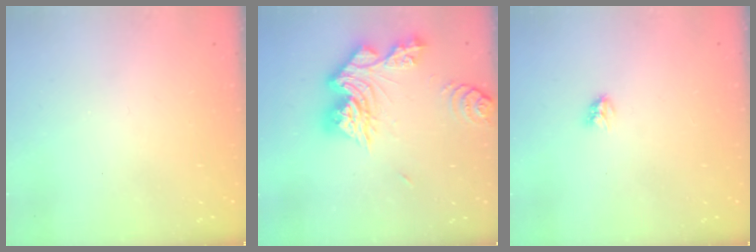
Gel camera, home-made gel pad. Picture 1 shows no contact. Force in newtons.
{"total": 17.0, "press": 16.9, "slide": 1.8}
{"total": 2.8, "press": 2.8, "slide": 0.4}